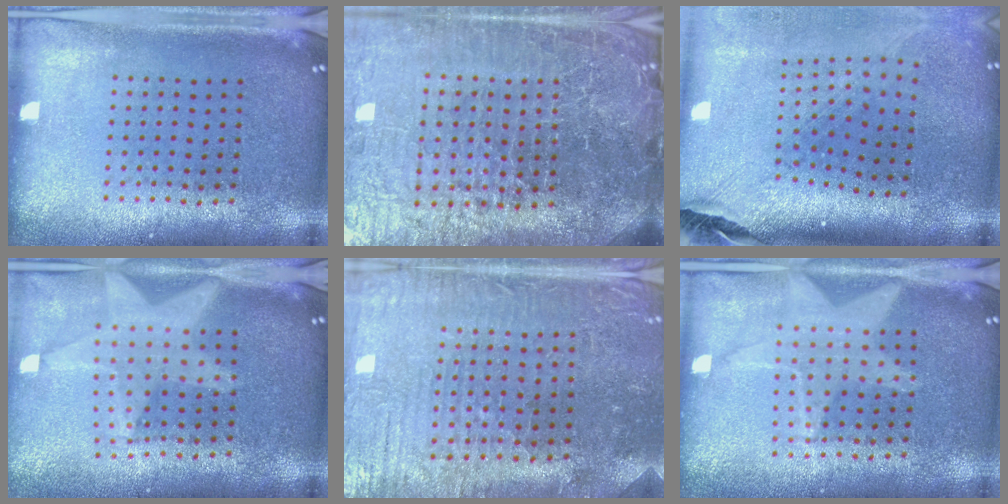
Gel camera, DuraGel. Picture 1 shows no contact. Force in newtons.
{"total": 7.6, "press": 6.6, "slide": 3.9}
{"total": 2.3, "press": 1.8, "slide": 1.4}
{"total": 2.2, "press": 1.8, "slide": 1.2}
{"total": 2.0, "press": 1.9, "slide": 0.4}
{"total": 1.0, "press": 1.0, "slide": 0.2}